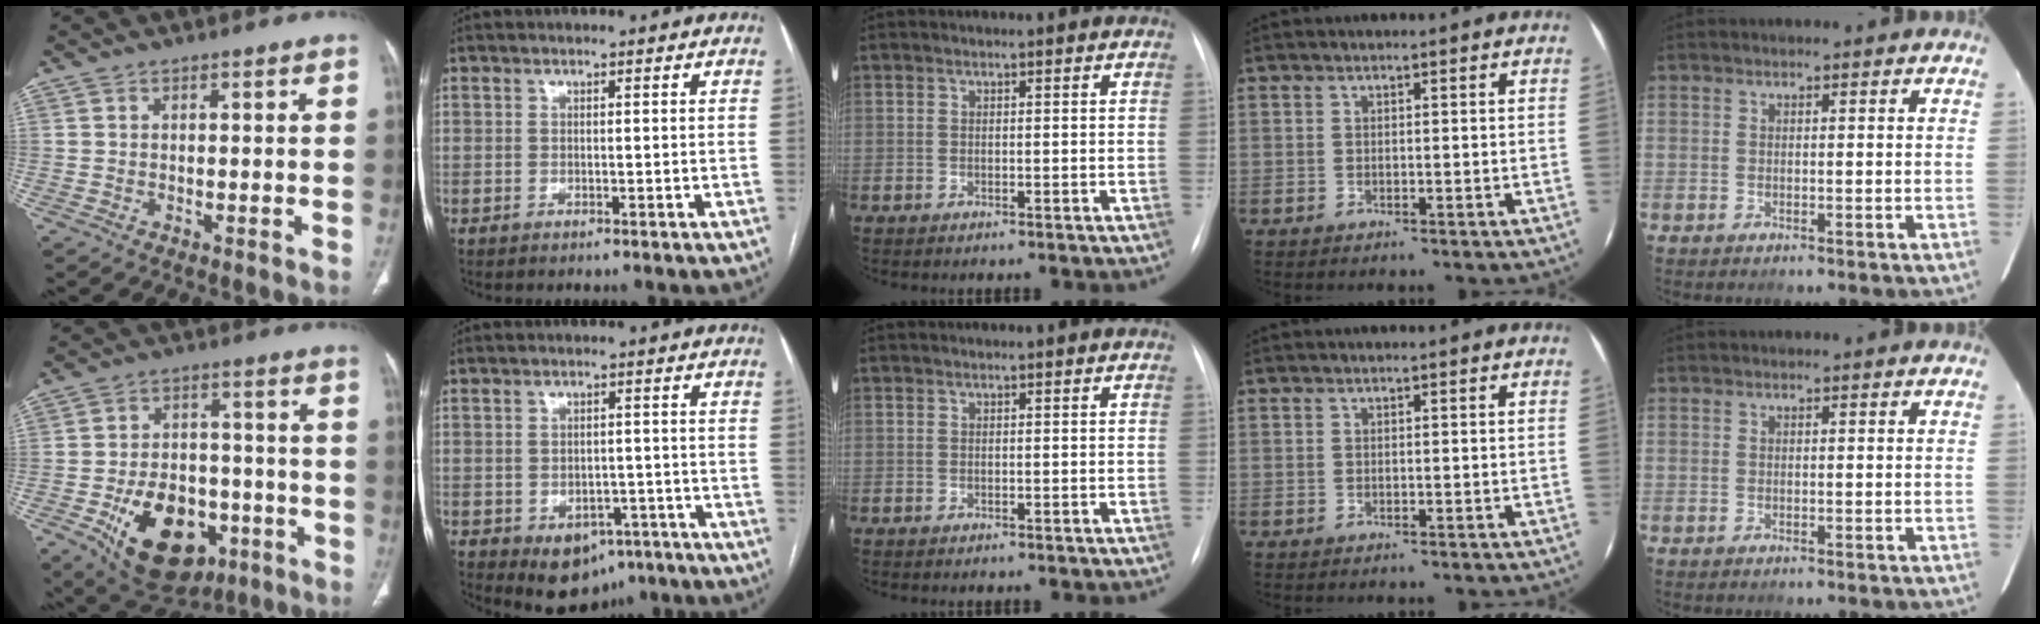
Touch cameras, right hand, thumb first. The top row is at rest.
{"thumb": {"total": 18.7, "force": [-7.7, 12.0, 12.2], "torque": [-0.157, 0.027, -0.104]}, "index": {"total": 7.4, "force": [-4.1, 5.2, 3.4], "torque": [-0.037, 0.010, -0.046]}}